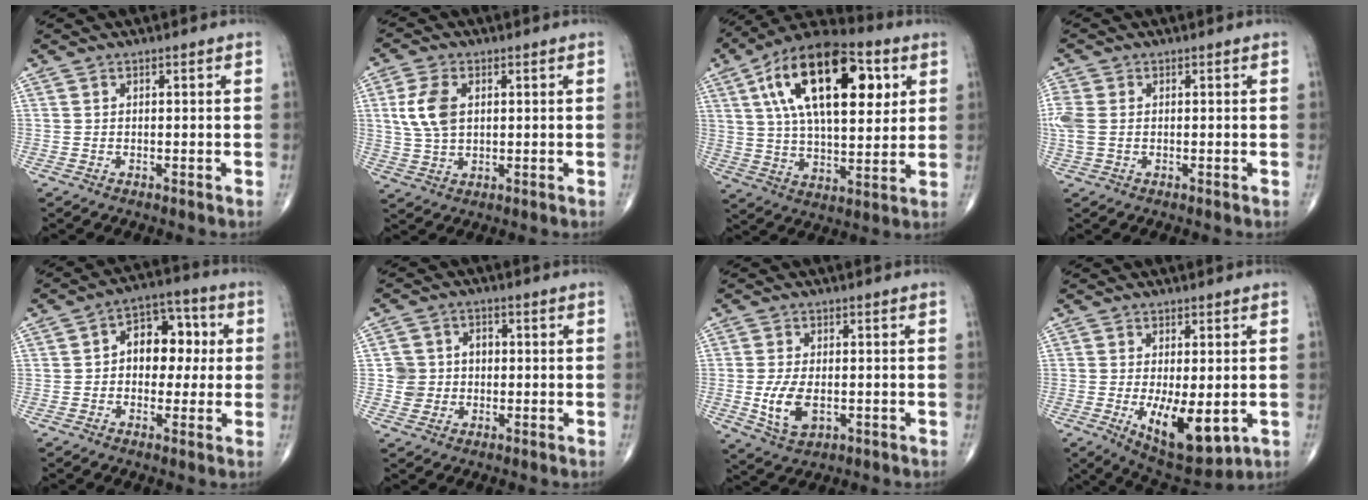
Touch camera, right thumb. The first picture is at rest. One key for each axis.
{"total": 7.6, "fx": 1.5, "fy": 4.6, "fz": 5.9, "tx": -0.124, "ty": 0.001, "tz": 0.030}
{"total": 24.9, "fx": 8.3, "fy": 11.8, "fz": 20.3, "tx": -0.325, "ty": -0.005, "tz": 0.130}
{"total": 4.3, "fx": -0.2, "fy": 2.9, "fz": 3.2, "tx": -0.109, "ty": 0.005, "tz": -0.004}
{"total": 10.5, "fx": 0.9, "fy": 7.2, "fz": 7.5, "tx": -0.068, "ty": 0.030, "tz": 0.004}
{"total": 5.6, "fx": -0.6, "fy": 5.4, "fz": 1.6, "tx": -0.004, "ty": 0.018, "tz": -0.014}
{"total": 7.2, "fx": -1.3, "fy": 4.1, "fz": 5.7, "tx": -0.110, "ty": -0.008, "tz": -0.017}
{"total": 11.7, "fx": -2.6, "fy": 4.9, "fz": 10.3, "tx": -0.152, "ty": -0.024, "tz": -0.025}